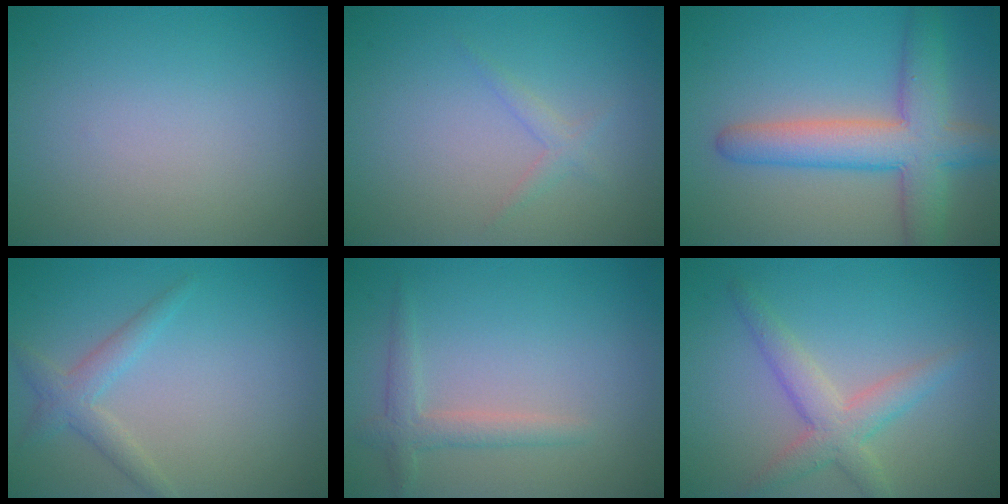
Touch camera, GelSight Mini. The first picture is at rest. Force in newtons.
{"total": 1.1, "press": 1.1, "slide": 0.1}
{"total": 6.7, "press": 6.7, "slide": 0.3}
{"total": 2.2, "press": 2.1, "slide": 0.1}
{"total": 2.1, "press": 2.1, "slide": 0.1}
{"total": 3.6, "press": 3.6, "slide": 0.2}